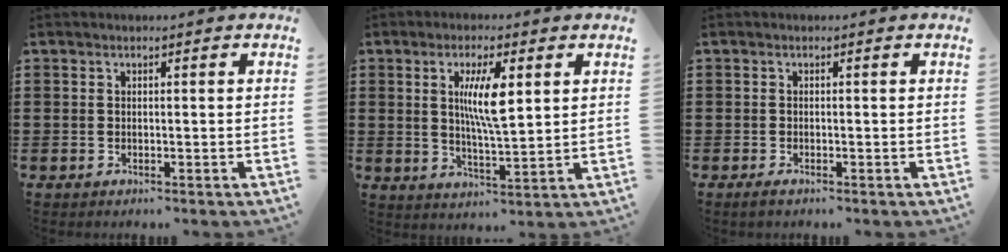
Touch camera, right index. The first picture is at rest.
{"total": 8.0, "force": [2.2, 2.2, 7.4], "torque": [-0.146, 0.001, 0.032]}
{"total": 0.8, "force": [-0.6, 0.1, 0.5], "torque": [-0.016, -0.008, -0.012]}